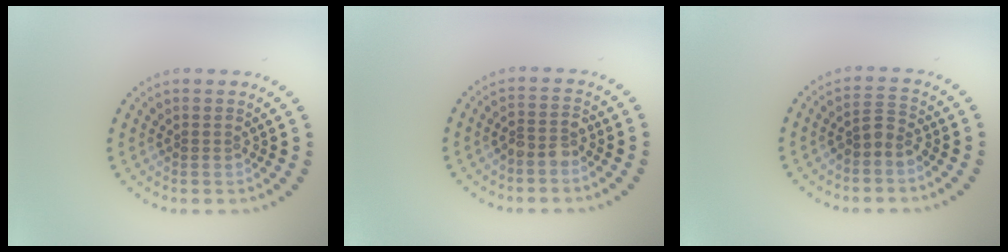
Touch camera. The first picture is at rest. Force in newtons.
{"total": 1.8, "press": 1.6, "slide": 0.9}
{"total": 1.9, "press": 1.4, "slide": 1.2}